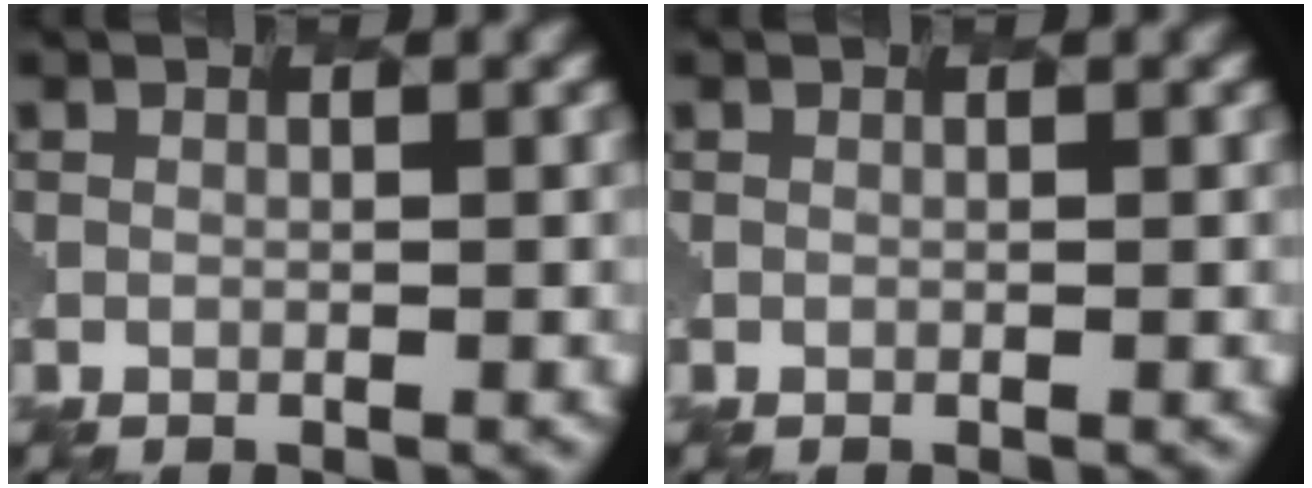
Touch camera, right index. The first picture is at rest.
{"total": 0.0}